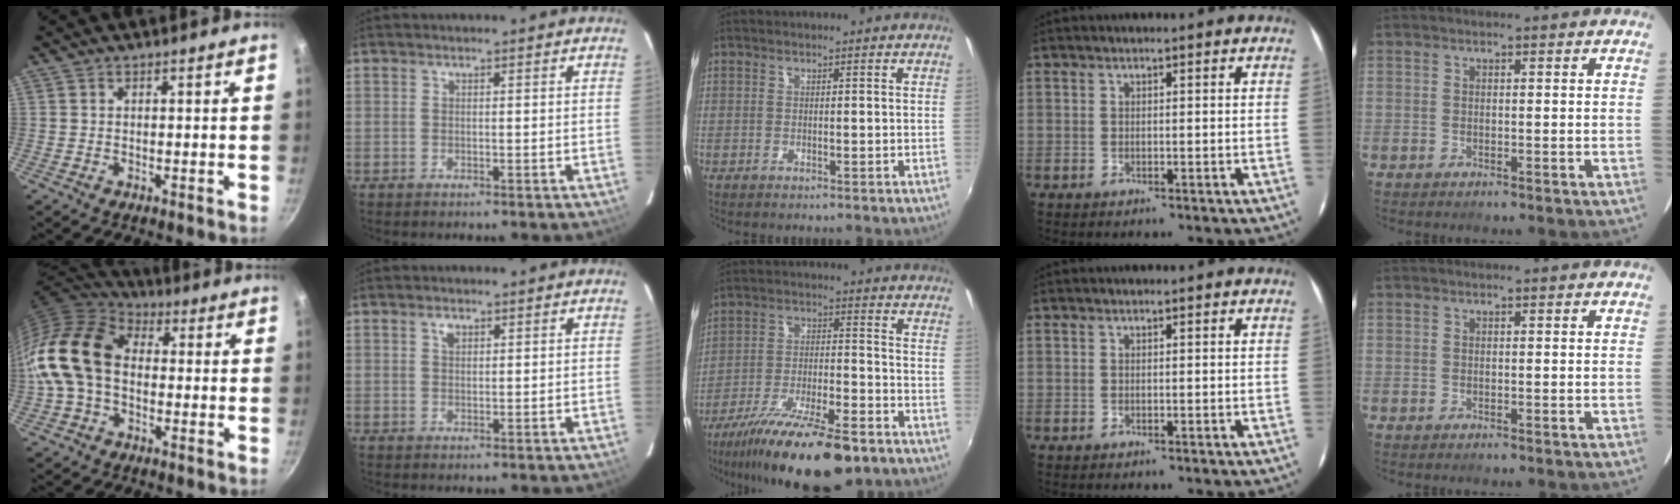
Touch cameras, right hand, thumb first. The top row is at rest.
{"thumb": {"total": 17.0, "force": [-0.9, 12.0, 12.0], "torque": [-0.219, 0.041, -0.035]}, "index": {"total": 1.5, "force": [0.8, 0.9, 0.9], "torque": [-0.015, 0.005, 0.014]}, "middle": {"total": 20.6, "force": [-15.2, 5.2, 13.0], "torque": [-0.240, -0.041, -0.244]}}